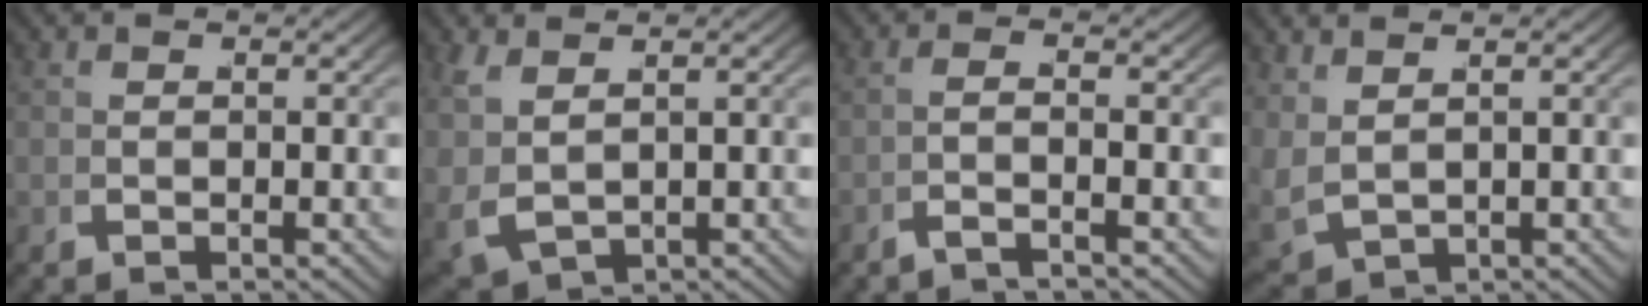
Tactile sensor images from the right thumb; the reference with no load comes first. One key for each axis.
{"total": 3.7, "fx": 0.2, "fy": 2.4, "fz": 2.7, "tx": -0.072, "ty": -0.016, "tz": 0.028}
{"total": 1.9, "fx": -1.5, "fy": -1.1, "fz": 0.2, "tx": 0.007, "ty": 0.014, "tz": -0.036}
{"total": 3.0, "fx": 0.9, "fy": 1.9, "fz": 2.2, "tx": -0.058, "ty": -0.012, "tz": 0.036}